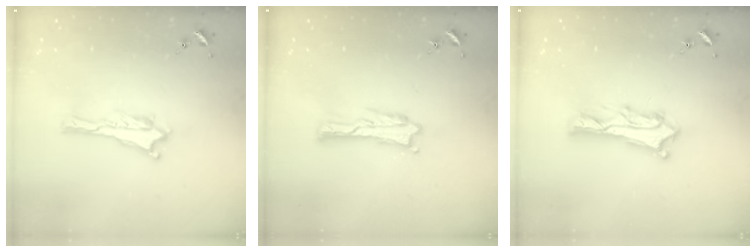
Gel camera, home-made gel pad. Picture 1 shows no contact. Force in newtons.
{"total": 0.8, "press": 0.8, "slide": 0.2}
{"total": 6.1, "press": 6.1, "slide": 0.5}